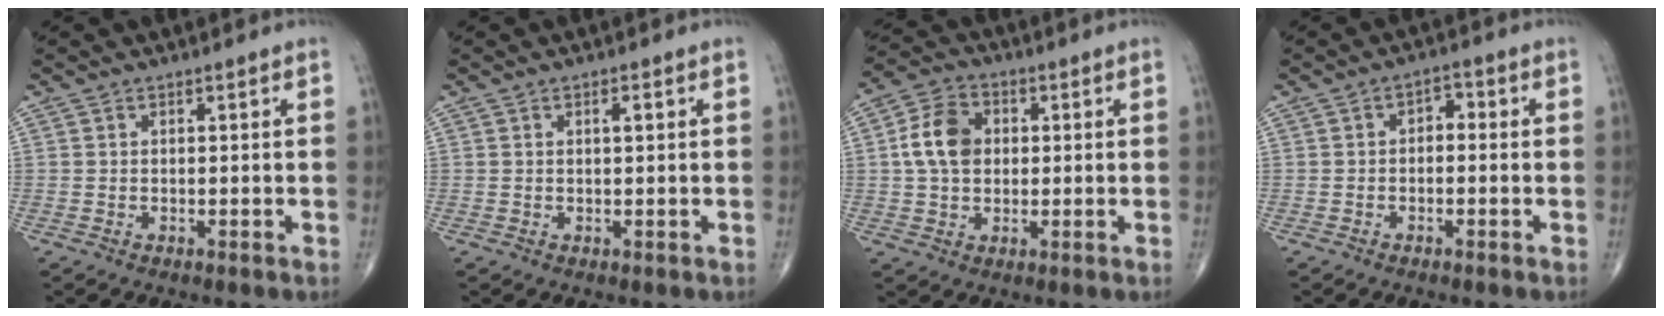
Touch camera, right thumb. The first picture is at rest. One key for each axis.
{"total": 1.9, "fx": 0.6, "fy": 0.5, "fz": 1.8, "tx": -0.030, "ty": 0.000, "tz": 0.009}
{"total": 8.9, "fx": 1.0, "fy": 6.6, "fz": 5.9, "tx": -0.098, "ty": 0.014, "tz": 0.011}
{"total": 2.7, "fx": -0.2, "fy": 1.7, "fz": 2.0, "tx": -0.017, "ty": 0.014, "tz": -0.012}